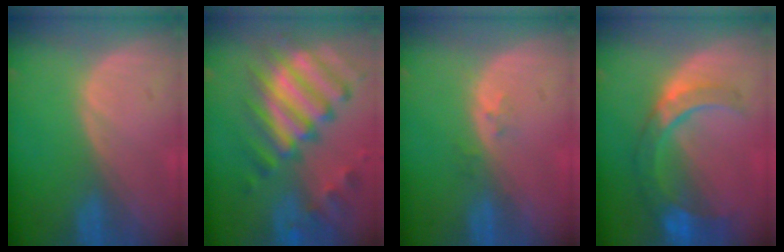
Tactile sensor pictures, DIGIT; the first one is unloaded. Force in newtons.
{"total": 12.2, "press": 10.5, "slide": 6.1}
{"total": 1.6, "press": 1.2, "slide": 1.0}
{"total": 8.9, "press": 7.8, "slide": 4.2}